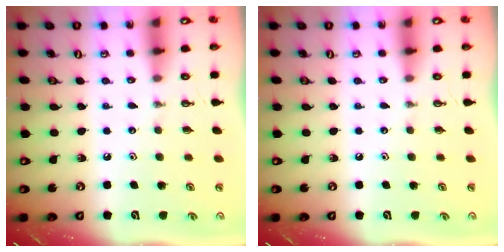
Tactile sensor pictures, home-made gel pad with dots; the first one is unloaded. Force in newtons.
{"total": 0.0}